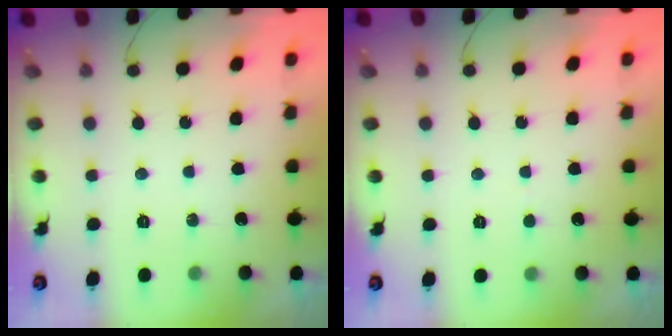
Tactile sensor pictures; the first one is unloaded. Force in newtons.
{"total": 0.5, "press": 0.5, "slide": 0.1}